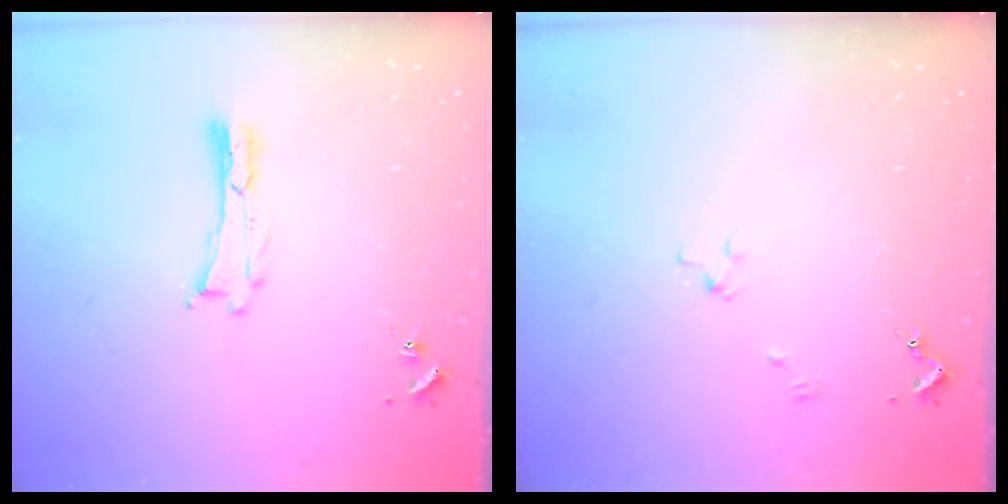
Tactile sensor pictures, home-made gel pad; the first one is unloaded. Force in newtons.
{"total": 2.0, "press": 2.0, "slide": 0.2}